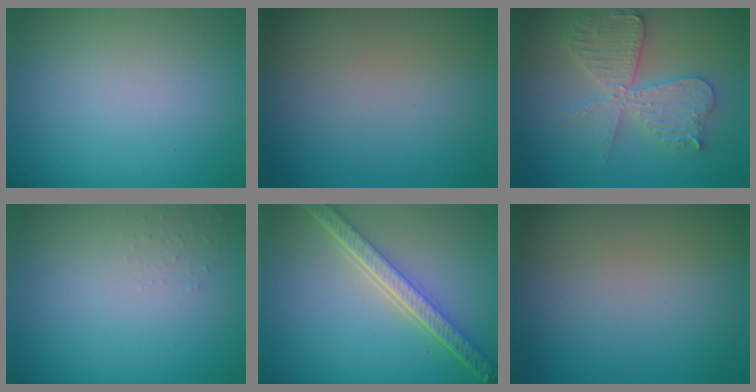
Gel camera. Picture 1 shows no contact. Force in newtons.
{"total": 0.0}
{"total": 5.7, "press": 5.6, "slide": 0.7}
{"total": 0.7, "press": 0.7, "slide": 0.1}
{"total": 5.5, "press": 4.0, "slide": 3.7}
{"total": 0.0}